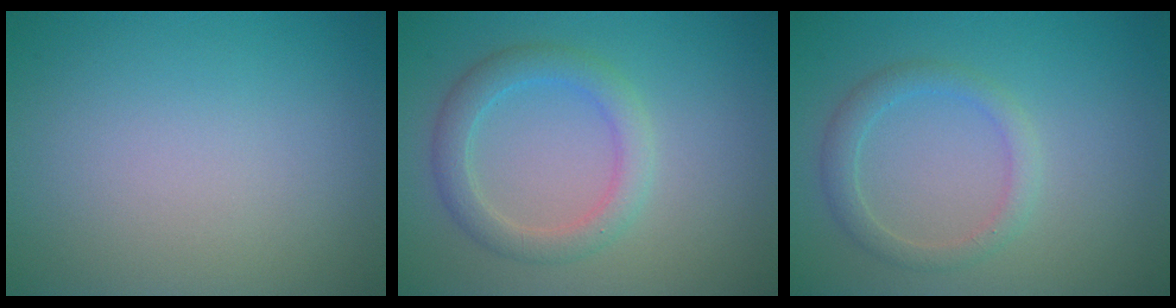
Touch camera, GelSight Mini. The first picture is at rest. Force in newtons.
{"total": 3.1, "press": 3.1, "slide": 0.0}
{"total": 2.2, "press": 2.2, "slide": 0.1}